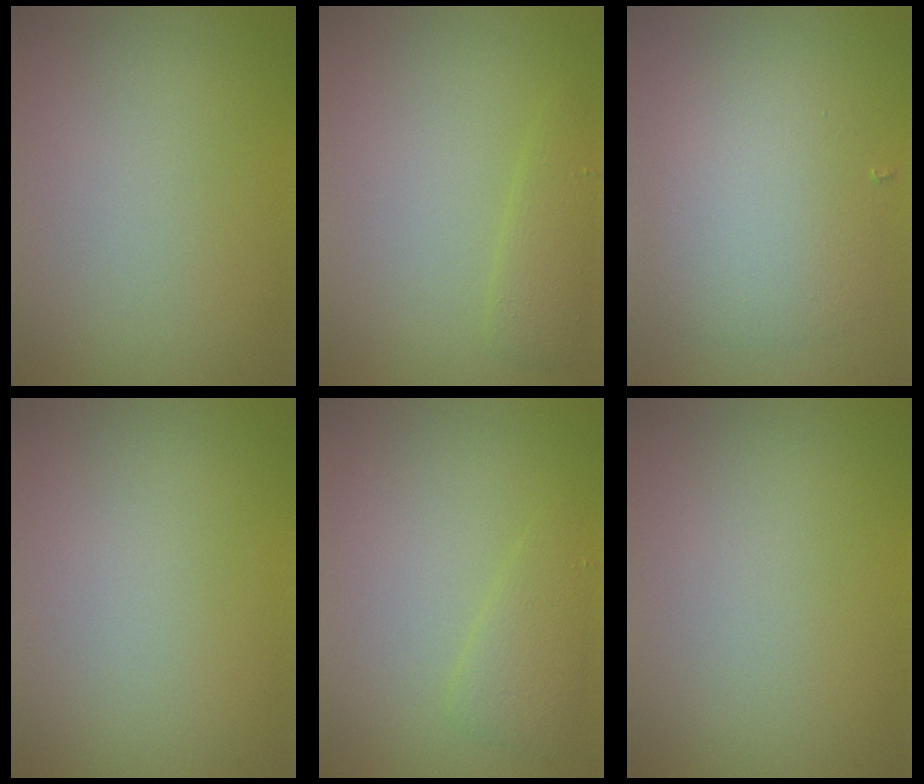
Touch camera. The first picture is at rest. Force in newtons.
{"total": 1.8, "press": 1.8, "slide": 0.2}
{"total": 4.6, "press": 4.6, "slide": 0.1}
{"total": 0.0}
{"total": 1.9, "press": 1.9, "slide": 0.2}
{"total": 0.0}